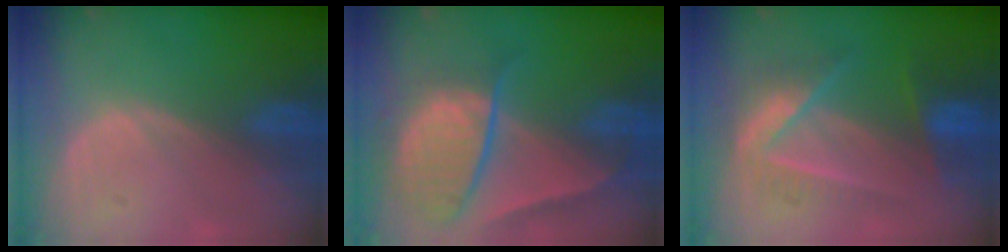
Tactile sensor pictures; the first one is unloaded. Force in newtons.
{"total": 10.1, "press": 8.4, "slide": 5.5}
{"total": 7.1, "press": 7.1, "slide": 0.2}